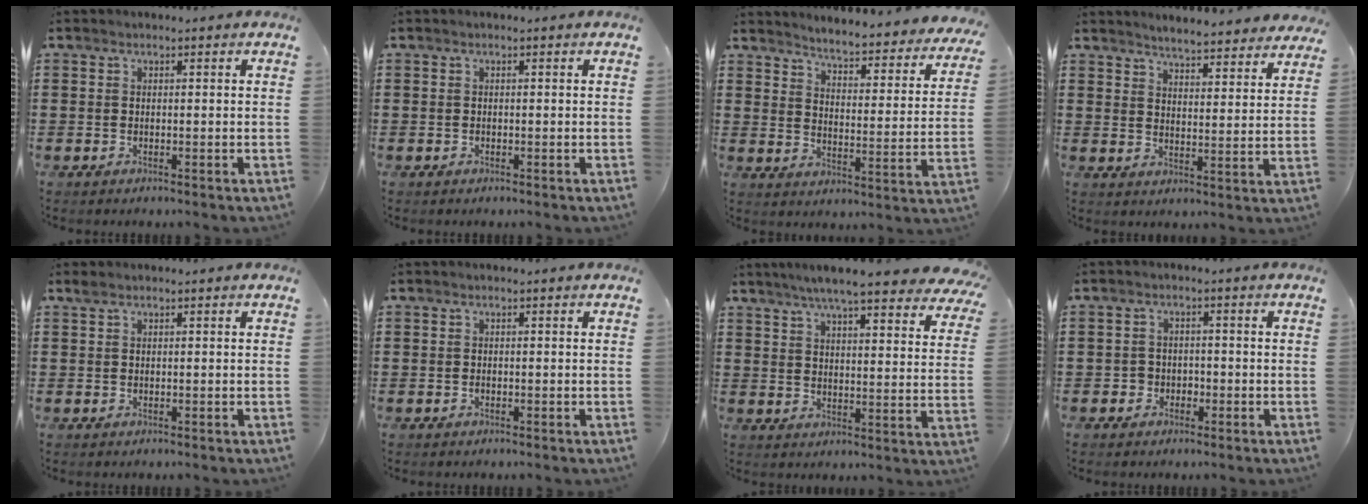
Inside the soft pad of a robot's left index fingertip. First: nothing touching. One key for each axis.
{"total": 0.0}
{"total": 4.0, "fx": 4.0, "fy": -0.6, "fz": 0.6, "tx": -0.035, "ty": -0.043, "tz": 0.060}
{"total": 4.1, "fx": 4.0, "fy": -0.3, "fz": 0.2, "tx": -0.025, "ty": -0.026, "tz": 0.069}
{"total": 0.6, "fx": 0.4, "fy": 0.2, "fz": 0.4, "tx": -0.009, "ty": 0.002, "tz": 0.007}
{"total": 0.0}
{"total": 7.2, "fx": 6.3, "fy": 0.1, "fz": 3.6, "tx": -0.086, "ty": -0.029, "tz": 0.105}
{"total": 1.9, "fx": -1.0, "fy": 1.6, "fz": 0.2, "tx": -0.011, "ty": 0.003, "tz": -0.023}